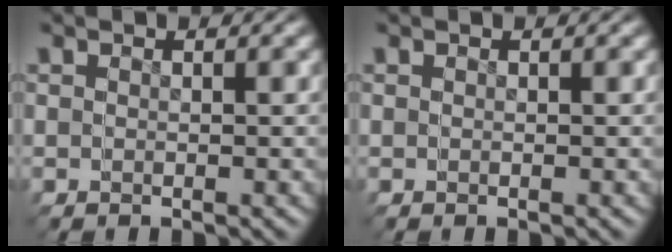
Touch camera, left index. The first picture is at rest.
{"total": 0.0}